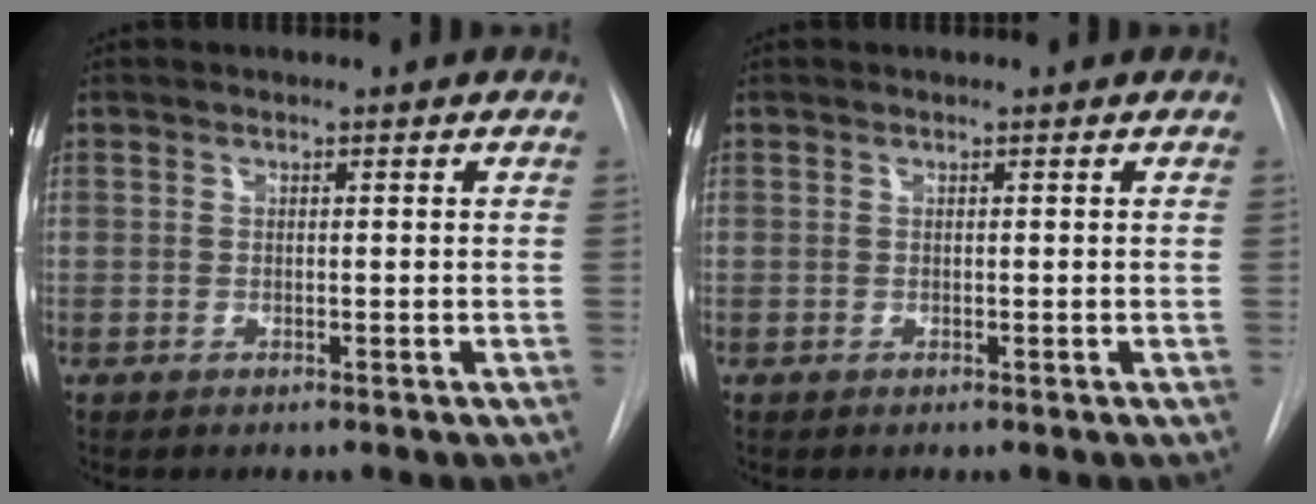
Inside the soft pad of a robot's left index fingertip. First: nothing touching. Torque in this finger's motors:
{"motor_torque": [0.00, 0.00, 0.00, 0.00]}